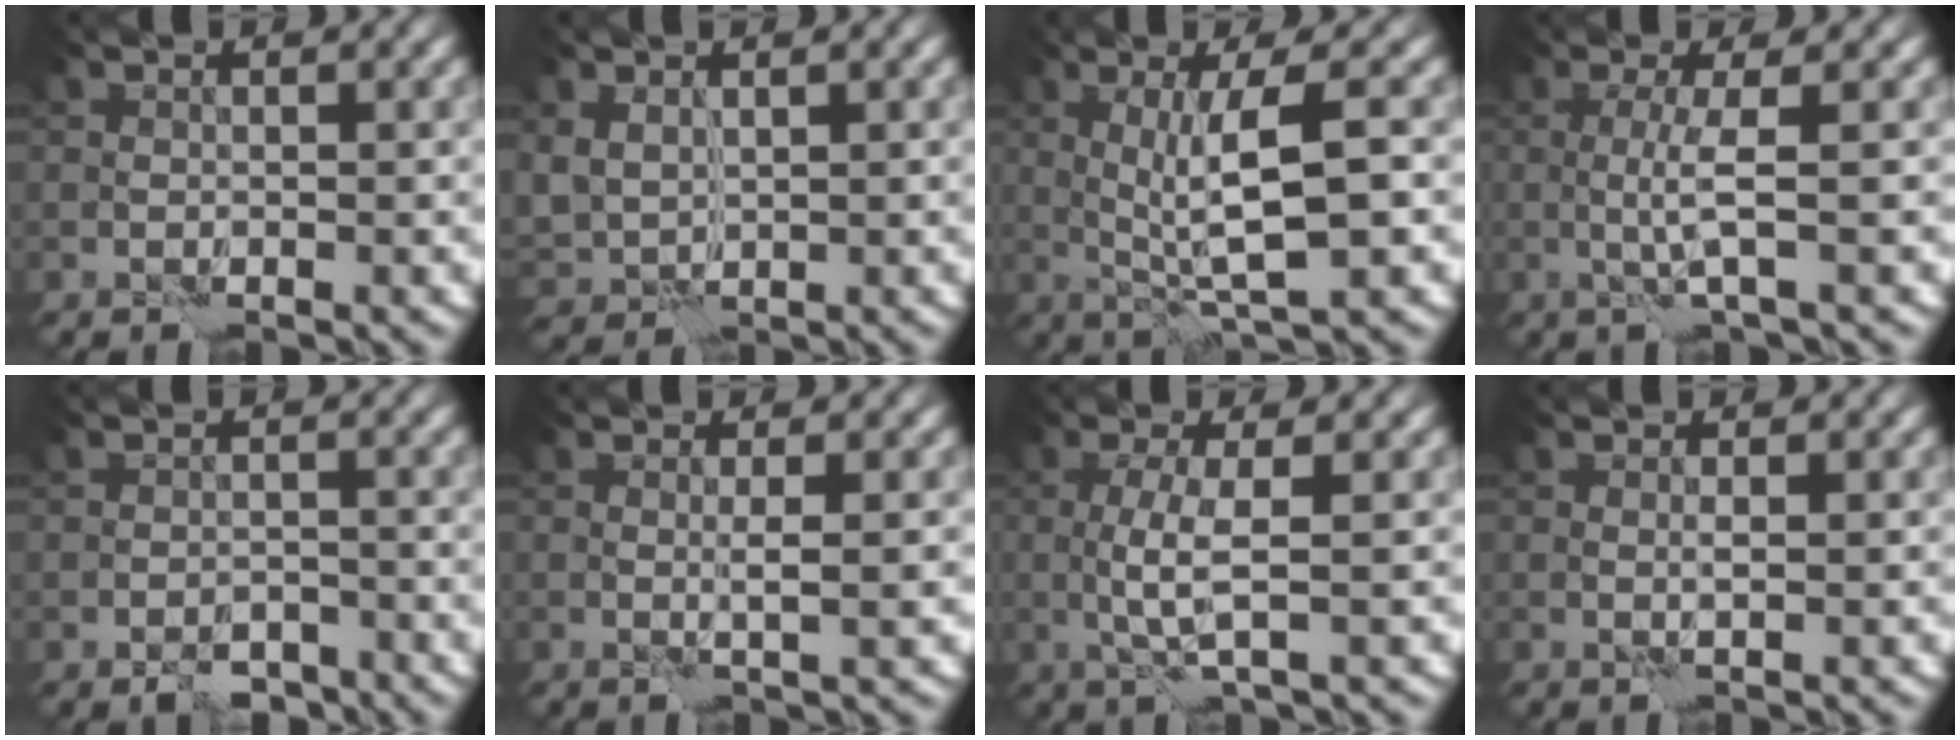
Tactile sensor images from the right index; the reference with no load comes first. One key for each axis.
{"total": 2.2, "fx": 1.1, "fy": 1.6, "fz": 1.1, "tx": -0.035, "ty": -0.006, "tz": 0.027}
{"total": 5.4, "fx": 0.6, "fy": 0.6, "fz": 5.3, "tx": -0.095, "ty": 0.000, "tz": 0.016}
{"total": 2.6, "fx": 0.3, "fy": 0.0, "fz": 2.5, "tx": -0.051, "ty": -0.008, "tz": 0.002}
{"total": 2.6, "fx": -2.0, "fy": 1.3, "fz": 1.0, "tx": -0.009, "ty": -0.001, "tz": -0.034}
{"total": 1.4, "fx": 0.4, "fy": -0.2, "fz": 1.3, "tx": -0.022, "ty": -0.004, "tz": 0.006}
{"total": 2.9, "fx": 0.3, "fy": 0.3, "fz": 2.9, "tx": -0.061, "ty": -0.005, "tz": 0.004}
{"total": 0.7, "fx": 0.4, "fy": -0.2, "fz": 0.5, "tx": -0.009, "ty": -0.004, "tz": 0.008}